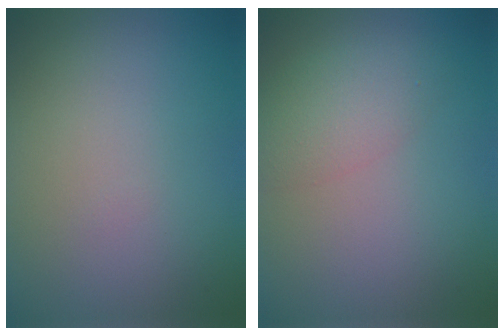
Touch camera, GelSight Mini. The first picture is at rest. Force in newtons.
{"total": 3.0, "press": 3.0, "slide": 0.1}